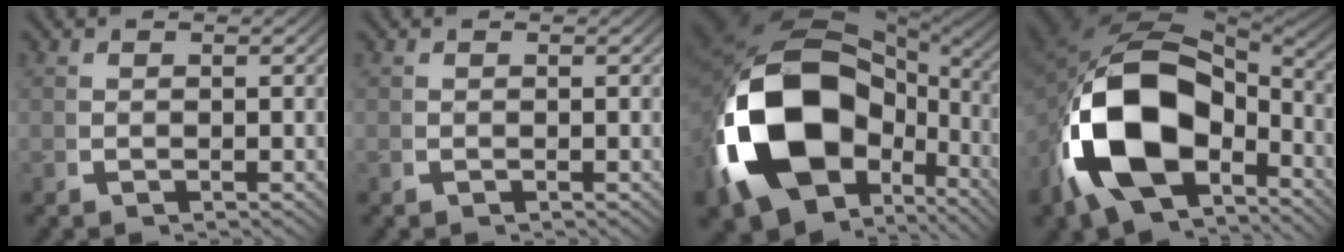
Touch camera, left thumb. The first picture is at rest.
{"total": 0.0}
{"total": 24.7, "force": [-2.4, 16.0, 18.7], "torque": [-0.399, -0.066, -0.009]}
{"total": 20.9, "force": [-2.1, 13.4, 15.9], "torque": [-0.341, -0.058, -0.010]}